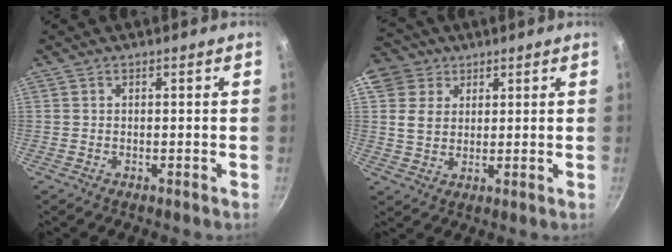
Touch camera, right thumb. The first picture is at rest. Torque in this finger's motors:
{"motor_torque": [-0.60, 2.39, 0.37, -0.15, 0.28]}